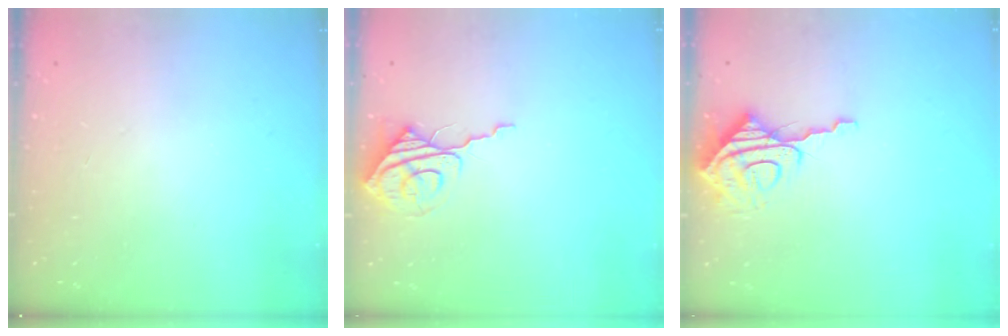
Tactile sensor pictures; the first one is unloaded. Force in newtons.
{"total": 9.1, "press": 9.0, "slide": 1.0}
{"total": 9.8, "press": 9.8, "slide": 0.7}